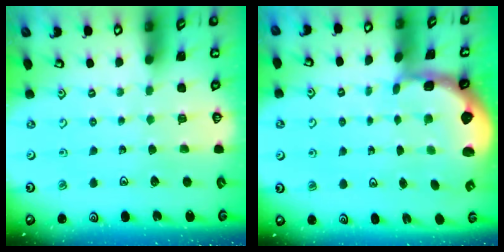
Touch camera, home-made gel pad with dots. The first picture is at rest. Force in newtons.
{"total": 2.4, "press": 1.7, "slide": 1.7}